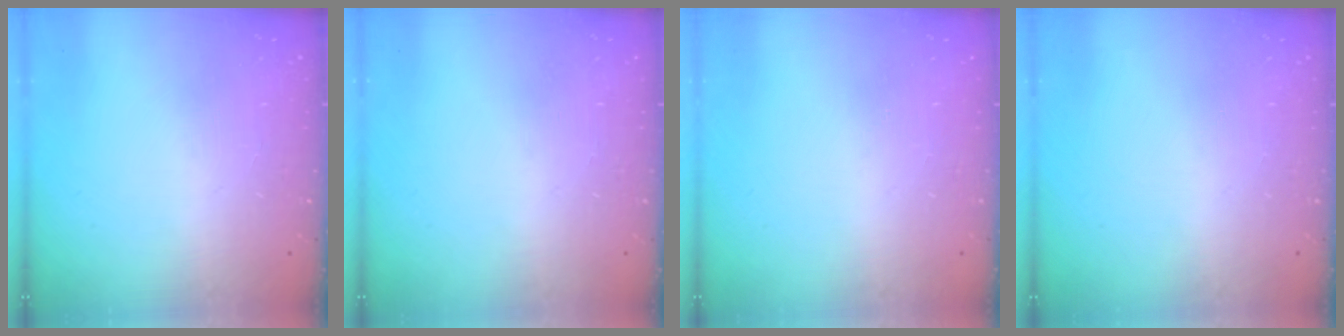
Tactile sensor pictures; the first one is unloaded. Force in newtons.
{"total": 0.0}
{"total": 0.0}
{"total": 0.0}